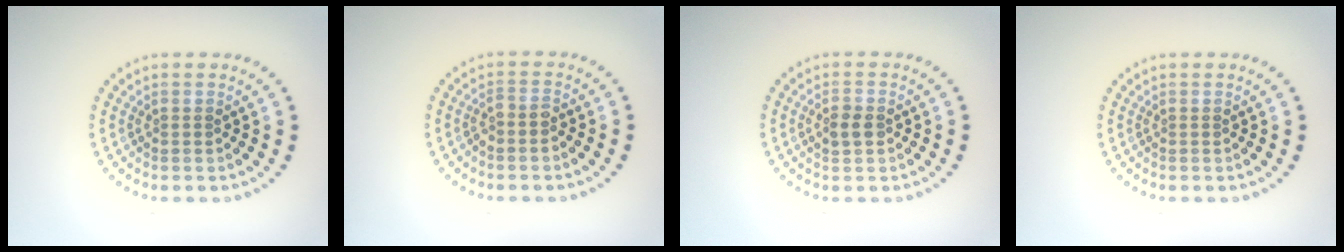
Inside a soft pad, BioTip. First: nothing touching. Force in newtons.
{"total": 1.1, "press": 0.9, "slide": 0.6}
{"total": 1.6, "press": 1.6, "slide": 0.1}
{"total": 0.0}